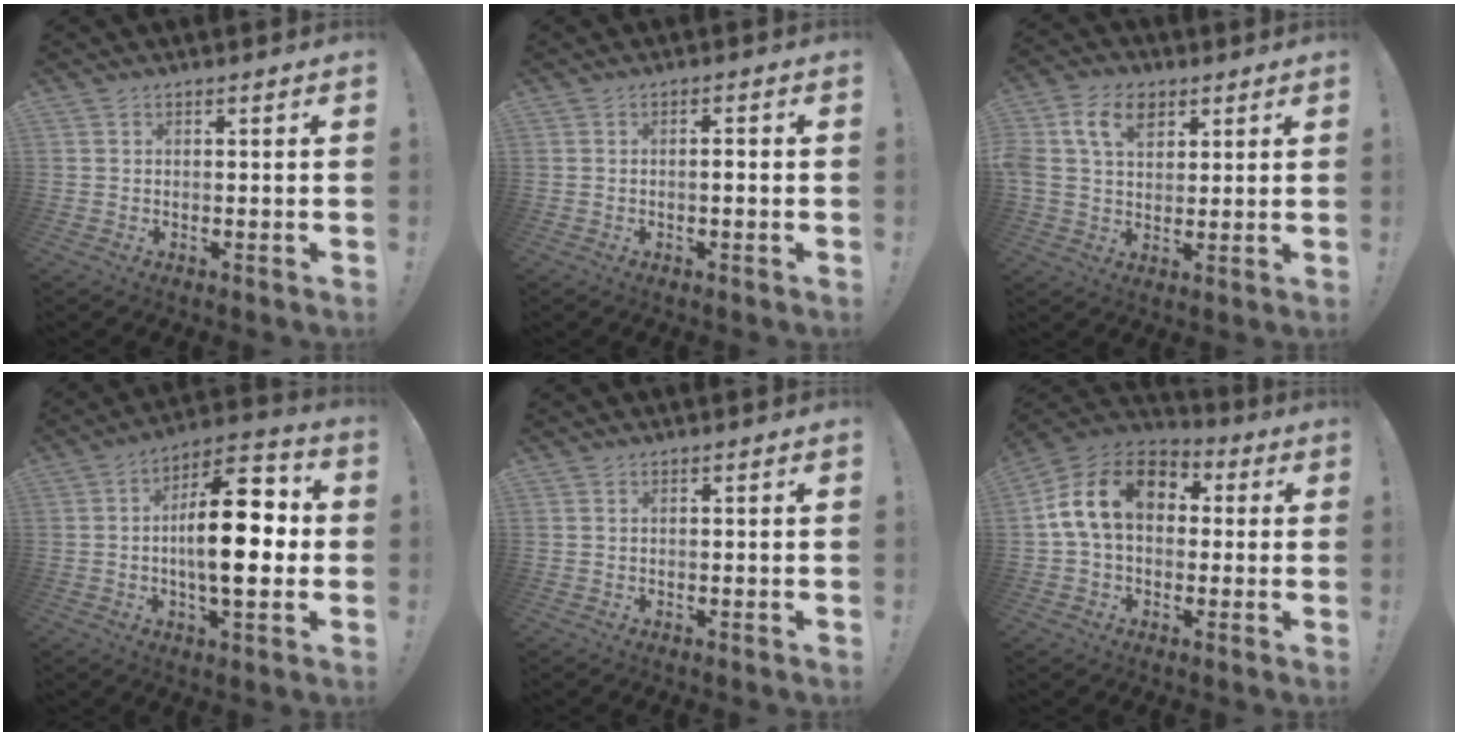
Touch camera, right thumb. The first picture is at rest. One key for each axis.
{"total": 1.8, "fx": -0.5, "fy": 0.3, "fz": 1.7, "tx": -0.030, "ty": 0.004, "tz": -0.010}
{"total": 11.2, "fx": 4.8, "fy": 7.7, "fz": 6.6, "tx": -0.121, "ty": -0.003, "tz": 0.091}
{"total": 19.1, "fx": -0.7, "fy": 7.6, "fz": 17.5, "tx": -0.273, "ty": 0.009, "tz": -0.016}
{"total": 0.0}
{"total": 16.7, "fx": 3.7, "fy": 11.2, "fz": 11.8, "tx": -0.208, "ty": 0.008, "tz": 0.065}